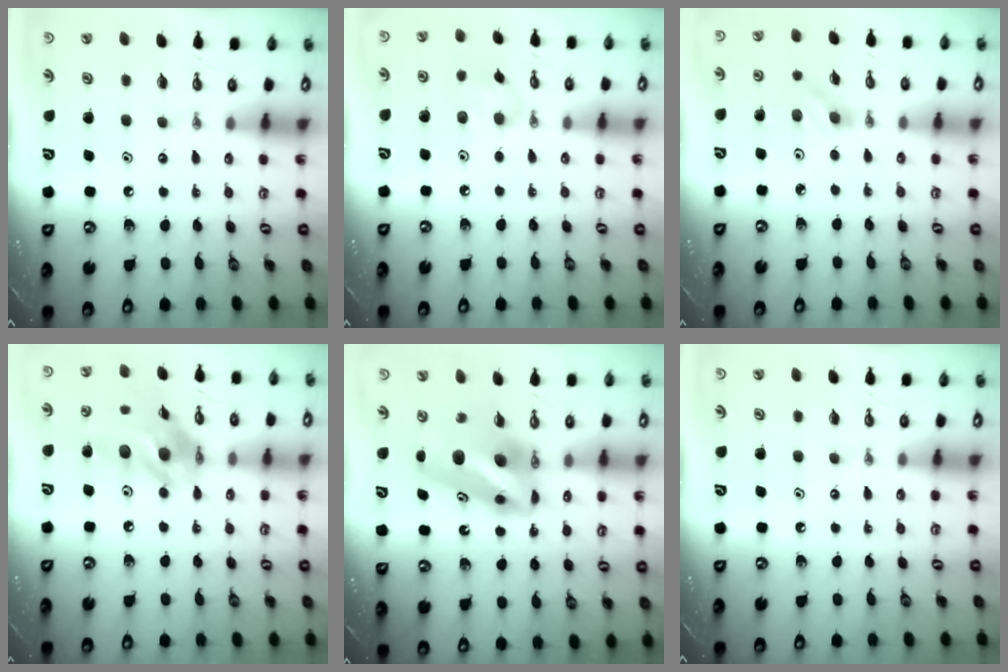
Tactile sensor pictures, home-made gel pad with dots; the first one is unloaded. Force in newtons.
{"total": 7.4, "press": 7.4, "slide": 0.8}
{"total": 3.7, "press": 3.3, "slide": 1.6}
{"total": 14.4, "press": 14.0, "slide": 3.2}
{"total": 9.4, "press": 9.2, "slide": 1.7}
{"total": 0.0}